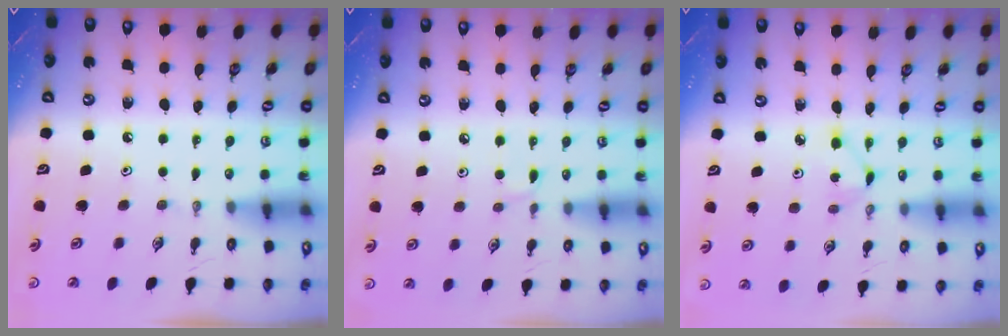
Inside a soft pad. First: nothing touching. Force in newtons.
{"total": 3.4, "press": 3.4, "slide": 0.5}
{"total": 3.2, "press": 3.2, "slide": 0.5}